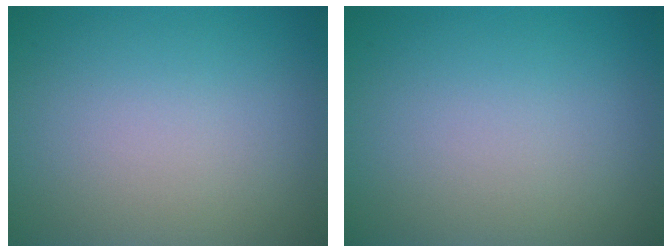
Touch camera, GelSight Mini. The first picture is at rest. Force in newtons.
{"total": 0.0}